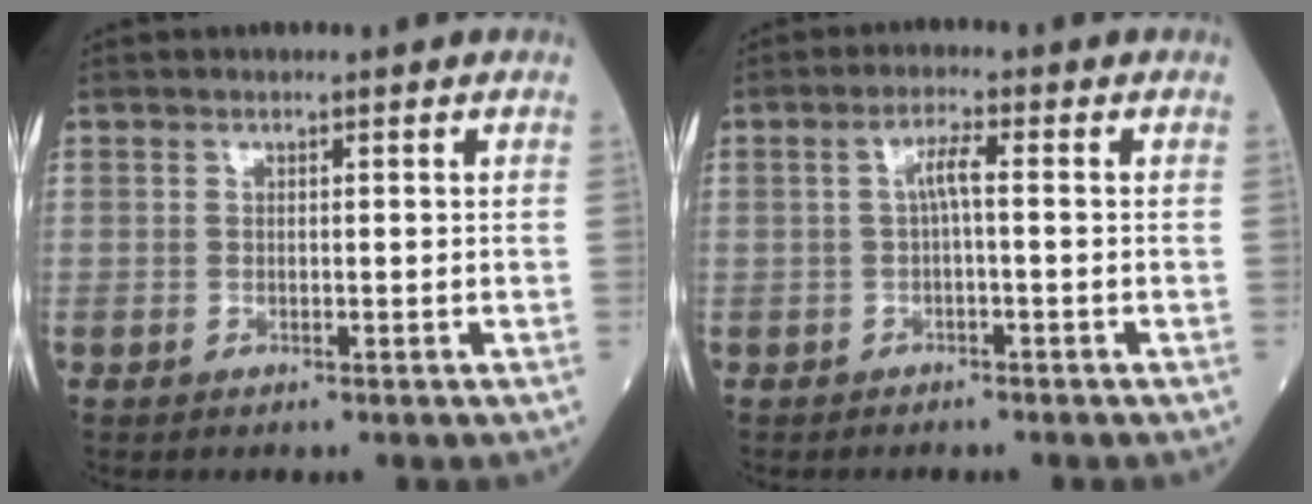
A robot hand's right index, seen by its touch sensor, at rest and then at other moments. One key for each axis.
{"total": 2.6, "fx": 0.1, "fy": 0.2, "fz": 2.6, "tx": -0.054, "ty": 0.009, "tz": 0.001}